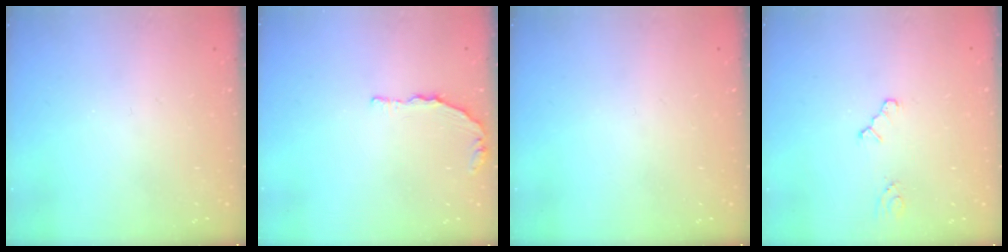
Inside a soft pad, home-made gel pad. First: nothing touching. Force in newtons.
{"total": 5.5, "press": 3.7, "slide": 4.1}
{"total": 0.0}
{"total": 2.0, "press": 2.0, "slide": 0.4}